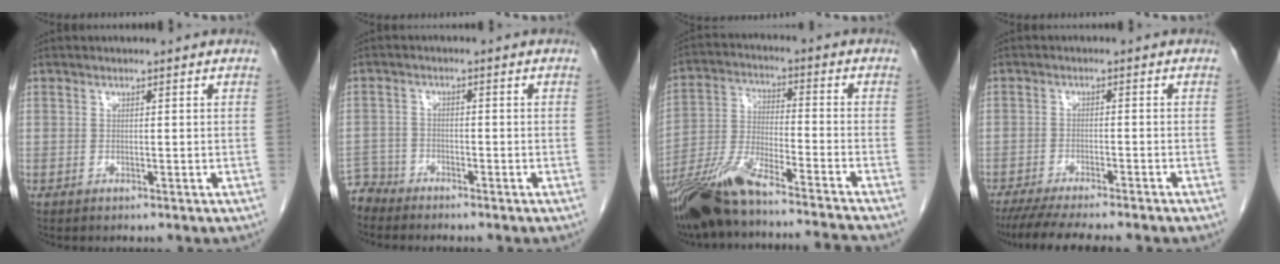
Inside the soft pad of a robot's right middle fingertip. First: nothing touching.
{"total": 3.7, "force": [-3.5, 0.7, -1.0], "torque": [0.020, -0.009, -0.067]}
{"total": 16.3, "force": [-14.2, -0.2, 8.1], "torque": [-0.177, -0.013, -0.257]}
{"total": 10.9, "force": [-9.4, 0.5, 5.7], "torque": [-0.075, -0.021, -0.141]}